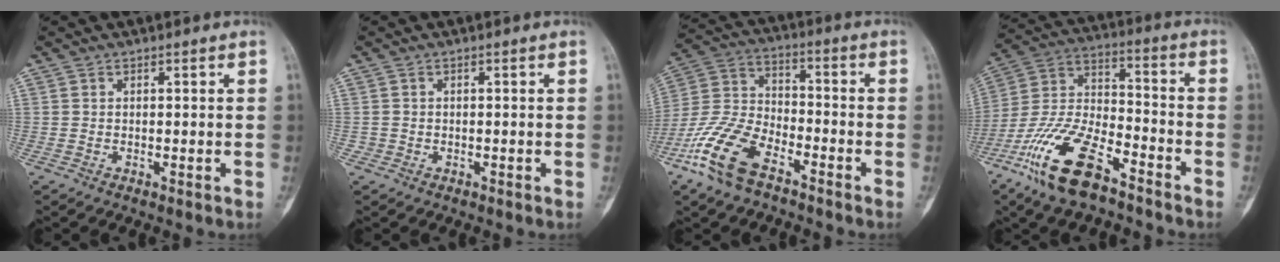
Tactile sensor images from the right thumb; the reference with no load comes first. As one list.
[{"total": 0.8, "force": [-0.3, 0.8, 0.0], "torque": [0.000, 0.005, -0.006]}, {"total": 14.3, "force": [-8.7, 6.8, 9.1], "torque": [-0.195, 0.040, -0.180]}, {"total": 17.3, "force": [-10.9, 6.5, 11.7], "torque": [-0.236, 0.059, -0.210]}]